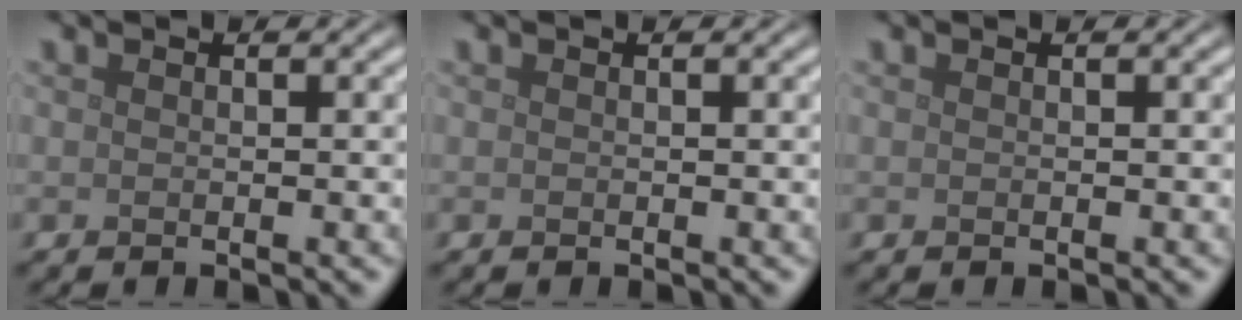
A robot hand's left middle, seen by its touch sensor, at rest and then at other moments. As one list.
[{"total": 0.0}, {"total": 0.0}]